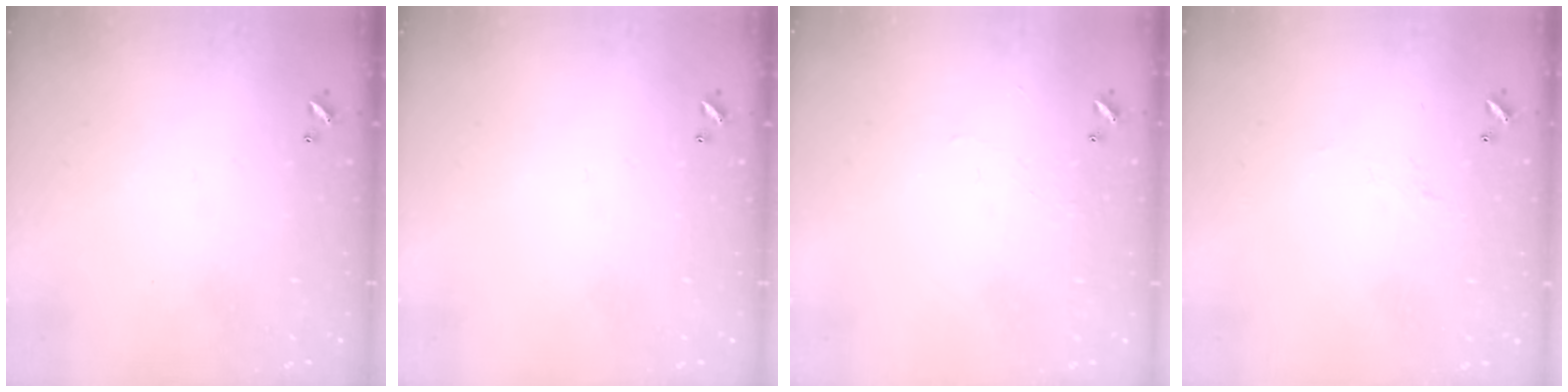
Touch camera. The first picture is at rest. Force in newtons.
{"total": 0.0}
{"total": 2.1, "press": 2.1, "slide": 0.6}
{"total": 1.5, "press": 1.3, "slide": 0.6}